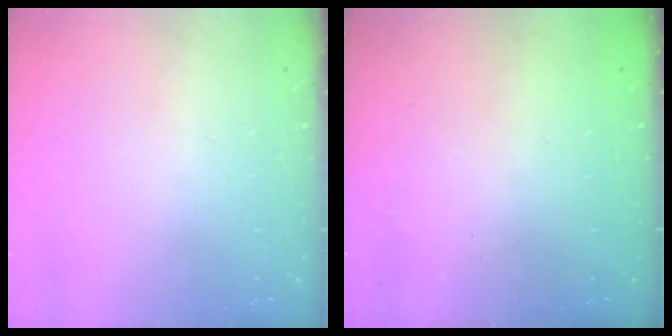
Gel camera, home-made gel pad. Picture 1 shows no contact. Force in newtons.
{"total": 2.6, "press": 2.4, "slide": 0.8}